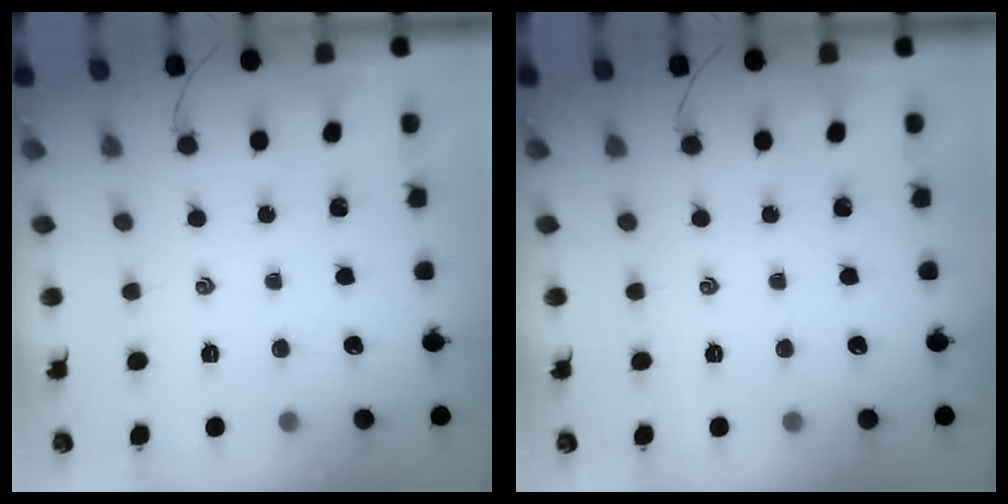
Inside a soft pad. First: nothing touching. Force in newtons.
{"total": 0.0}